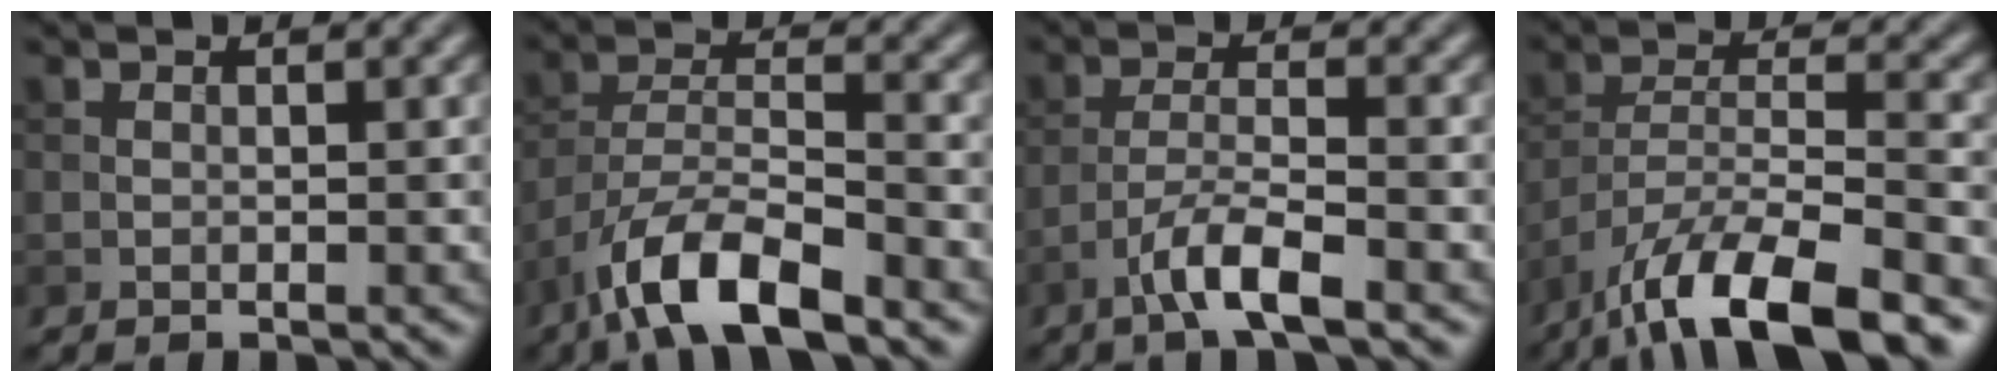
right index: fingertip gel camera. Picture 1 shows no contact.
{"total": 8.6, "force": [-6.0, 2.7, 5.6], "torque": [-0.095, 0.002, -0.115]}
{"total": 4.6, "force": [-2.9, 0.8, 3.5], "torque": [-0.066, 0.005, -0.060]}
{"total": 11.4, "force": [-8.5, 2.9, 7.0], "torque": [-0.114, 0.007, -0.154]}